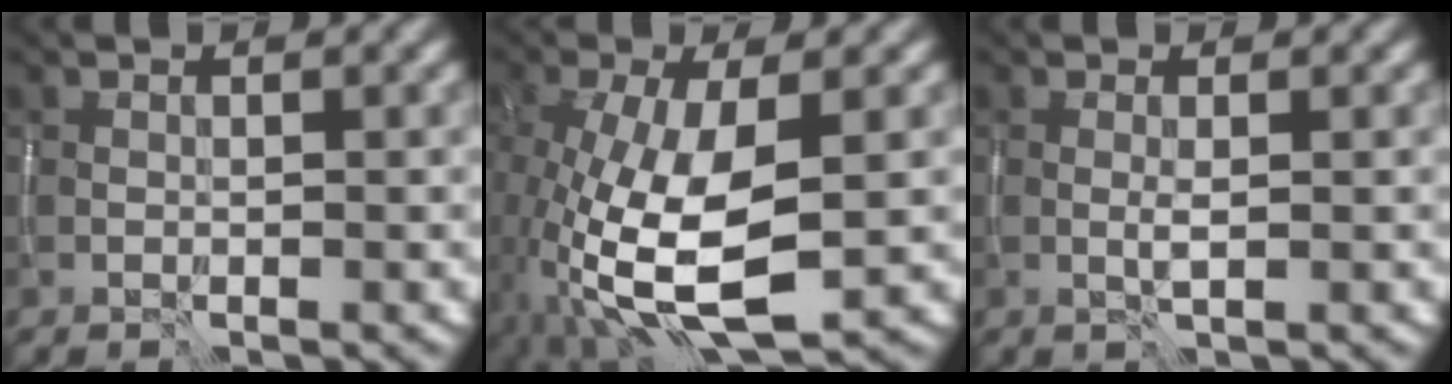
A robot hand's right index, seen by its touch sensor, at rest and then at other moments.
{"total": 10.4, "force": [-2.8, 4.3, 9.1], "torque": [-0.205, -0.019, -0.049]}
{"total": 0.7, "force": [0.0, -0.1, 0.7], "torque": [-0.014, 0.002, -0.001]}